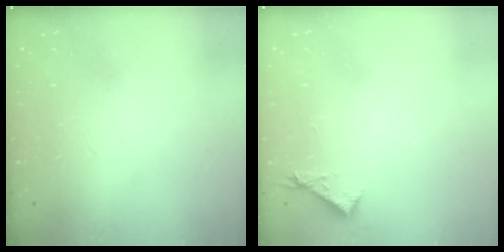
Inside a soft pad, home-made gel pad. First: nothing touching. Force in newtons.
{"total": 4.7, "press": 4.7, "slide": 0.4}